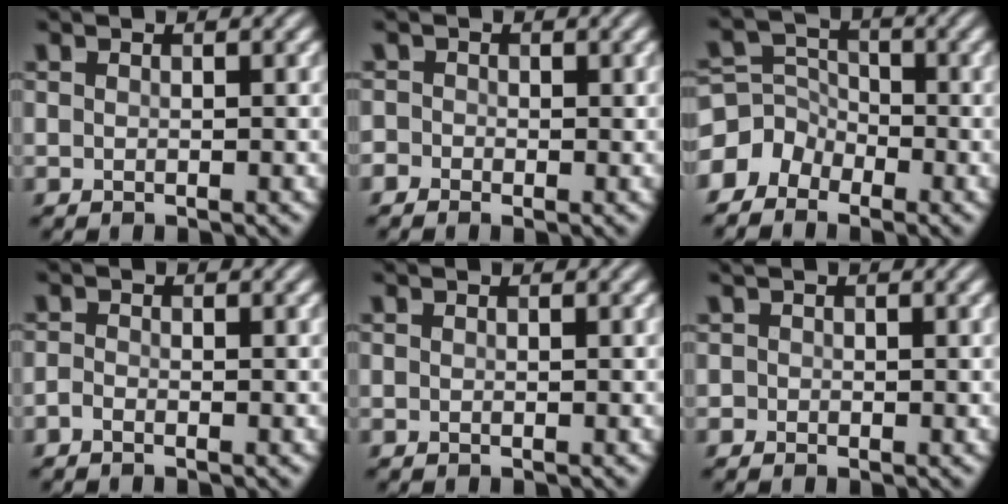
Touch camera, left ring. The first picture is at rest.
{"total": 1.6, "force": [-0.2, 1.5, 0.4], "torque": [0.005, 0.007, -0.023]}
{"total": 3.7, "force": [-2.3, 2.7, 0.9], "torque": [0.004, 0.013, -0.057]}
{"total": 0.7, "force": [-0.5, 0.3, 0.4], "torque": [-0.010, -0.002, -0.014]}
{"total": 0.0}
{"total": 0.7, "force": [0.0, 0.7, 0.1], "torque": [0.003, -0.005, -0.007]}